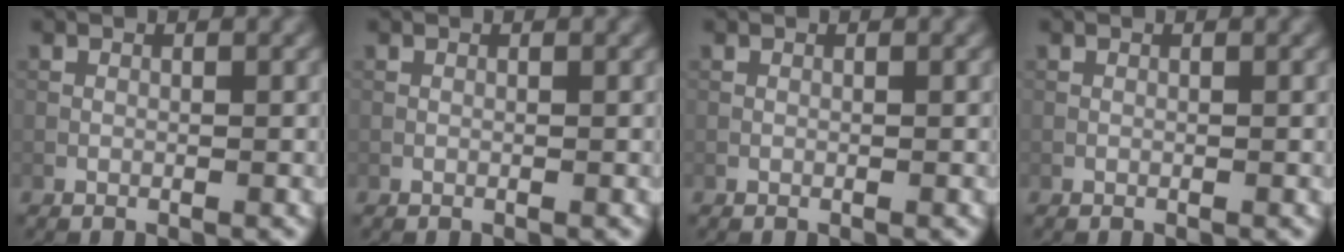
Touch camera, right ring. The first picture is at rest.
{"total": 0.0}
{"total": 0.0}
{"total": 0.0}